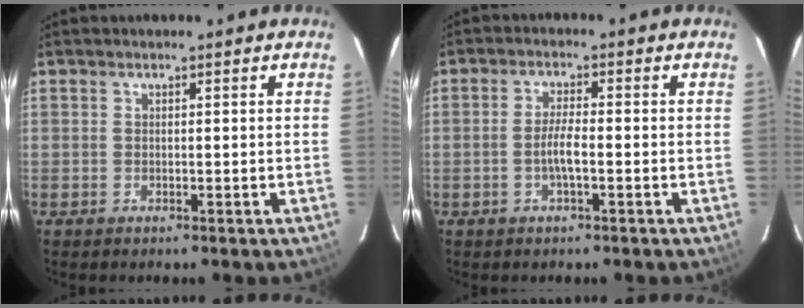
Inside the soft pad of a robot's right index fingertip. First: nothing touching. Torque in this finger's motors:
{"motor_torque": [0.69, -0.13, 0.38, 0.05]}